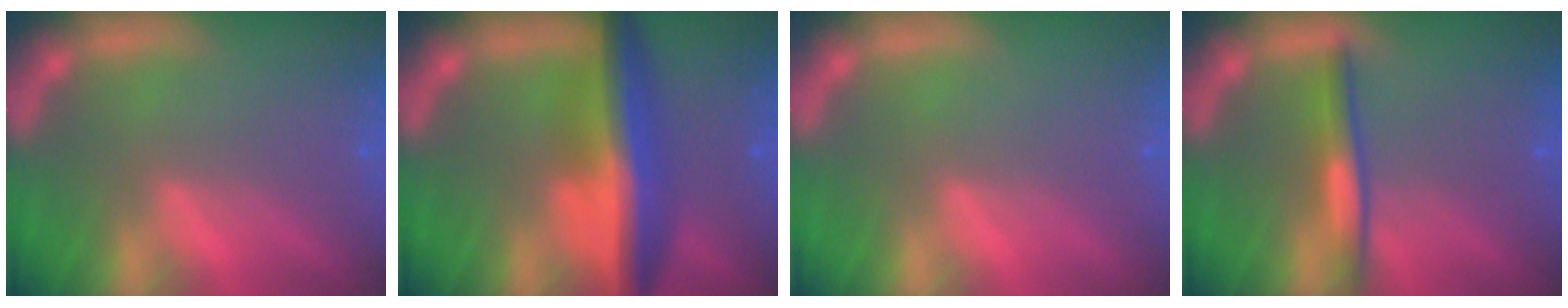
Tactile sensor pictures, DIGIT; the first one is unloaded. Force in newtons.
{"total": 8.0}
{"total": 0.0}
{"total": 3.0}